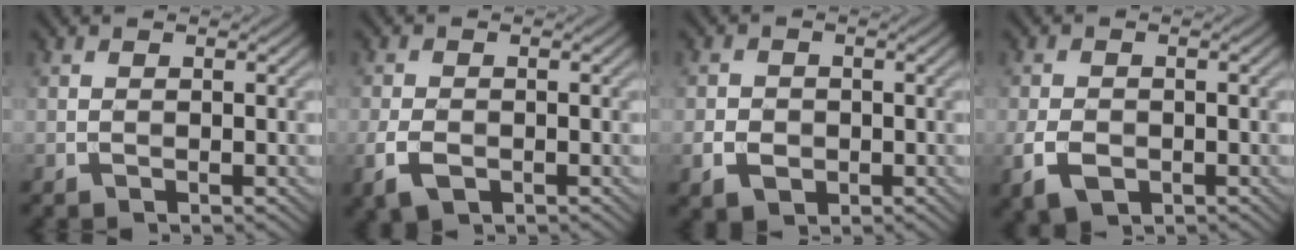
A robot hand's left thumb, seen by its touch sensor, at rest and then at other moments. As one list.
[{"total": 3.4, "force": [-1.5, 1.9, 2.4], "torque": [-0.060, -0.009, -0.031]}, {"total": 2.9, "force": [-0.9, 2.4, 1.3], "torque": [-0.028, -0.006, -0.016]}, {"total": 3.6, "force": [-1.4, 2.3, 2.3], "torque": [-0.056, -0.009, -0.029]}]